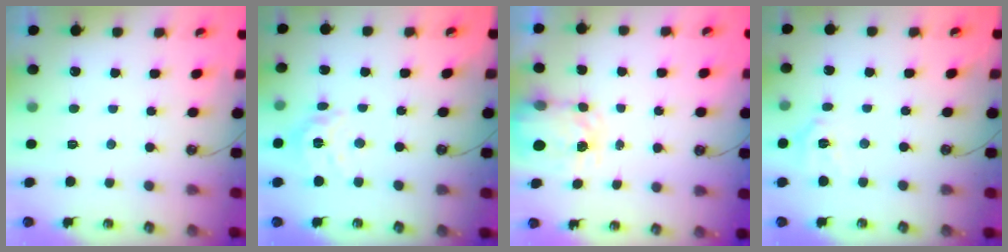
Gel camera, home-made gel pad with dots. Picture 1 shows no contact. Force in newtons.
{"total": 12.8, "press": 12.8, "slide": 1.1}
{"total": 3.8, "press": 3.8, "slide": 0.5}
{"total": 8.5, "press": 8.4, "slide": 1.0}